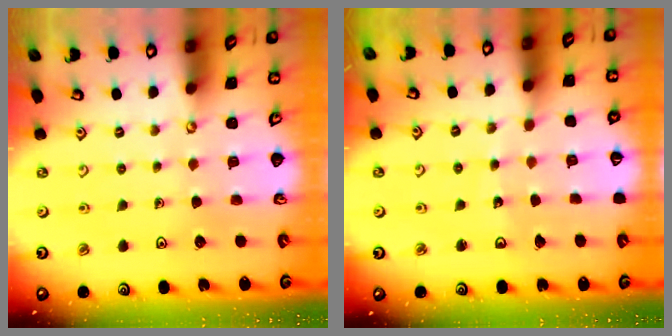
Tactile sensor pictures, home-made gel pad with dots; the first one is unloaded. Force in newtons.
{"total": 4.1, "press": 4.0, "slide": 0.5}